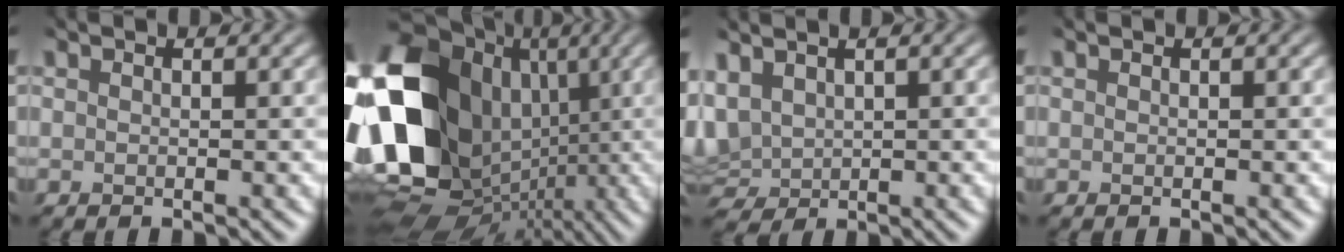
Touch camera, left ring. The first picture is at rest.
{"total": 17.5, "force": [-1.2, 13.9, 10.7], "torque": [-0.238, 0.002, -0.006]}
{"total": 3.9, "force": [1.3, 2.6, 2.5], "torque": [-0.081, 0.007, 0.041]}
{"total": 0.0}